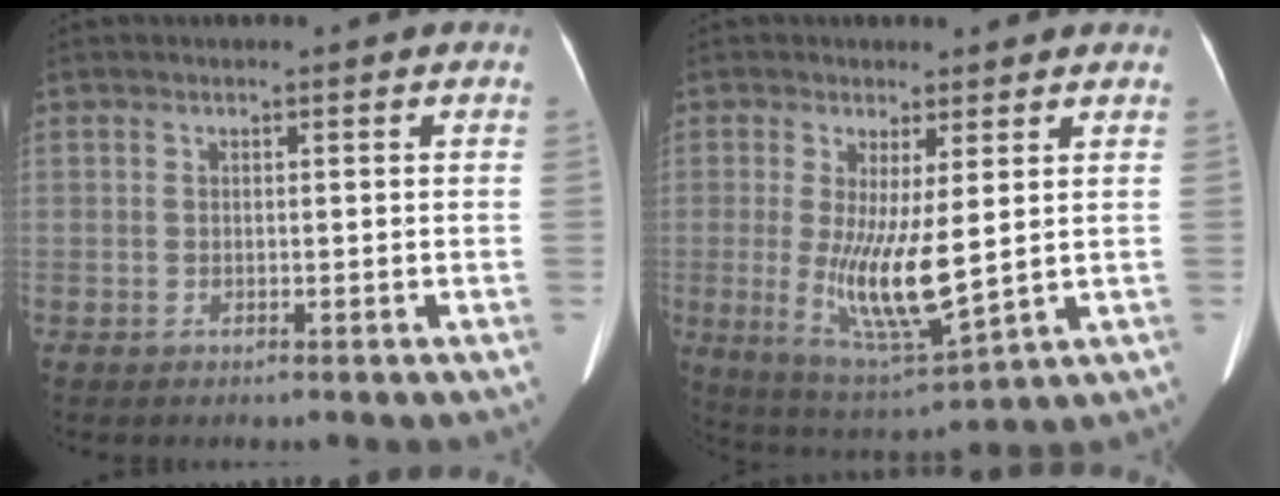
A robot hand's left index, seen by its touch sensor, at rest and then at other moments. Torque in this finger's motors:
{"motor_torque": [1.55, -0.01, 0.76, 0.10]}